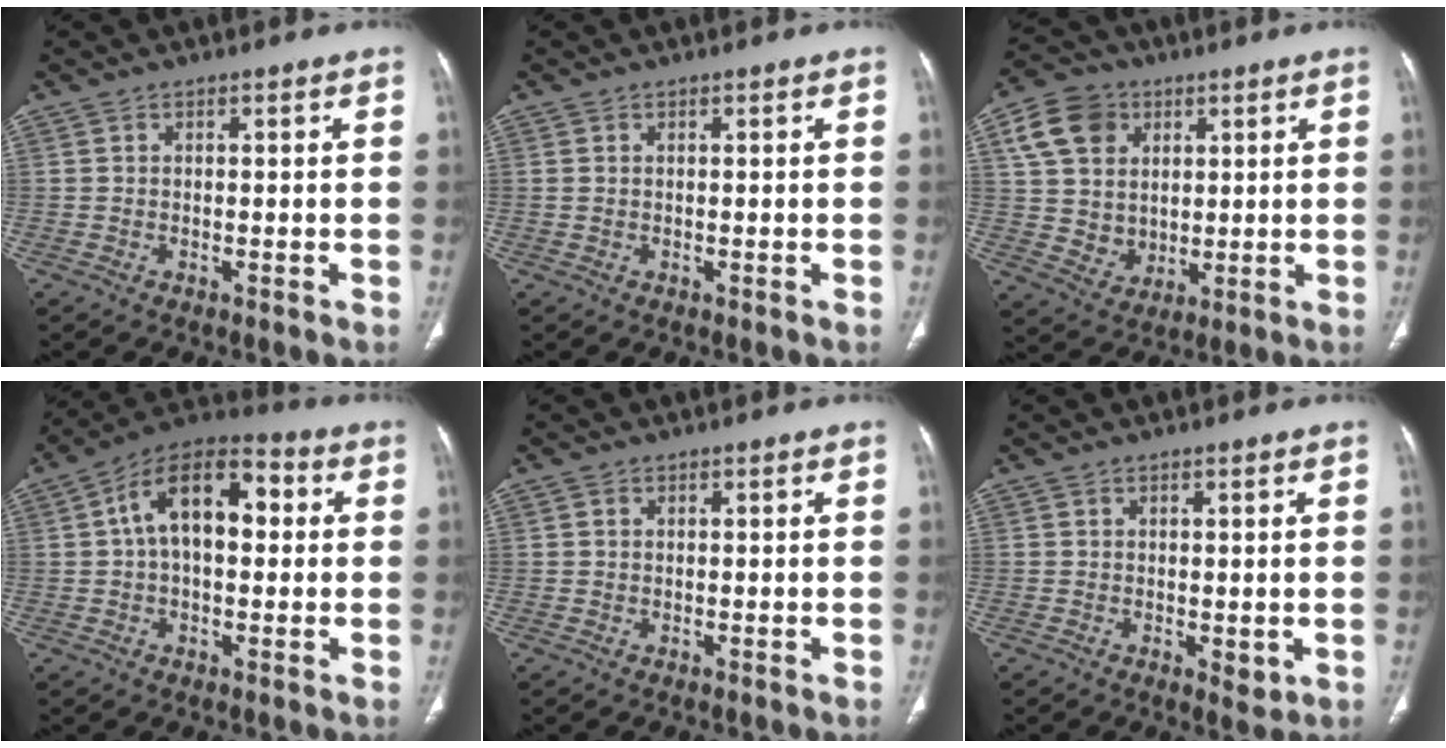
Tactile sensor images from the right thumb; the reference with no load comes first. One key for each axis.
{"total": 0.5, "fx": 0.1, "fy": 0.4, "fz": 0.3, "tx": -0.011, "ty": 0.002, "tz": 0.004}
{"total": 13.2, "fx": 4.4, "fy": 11.0, "fz": 5.8, "tx": -0.083, "ty": -0.009, "tz": 0.086}
{"total": 14.7, "fx": 2.3, "fy": 8.4, "fz": 11.8, "tx": -0.181, "ty": 0.036, "tz": 0.028}
{"total": 0.6, "fx": 0.2, "fy": 0.6, "fz": 0.2, "tx": 0.001, "ty": 0.001, "tz": 0.003}
{"total": 2.3, "fx": -0.3, "fy": 1.3, "fz": 1.8, "tx": -0.018, "ty": -0.005, "tz": 0.000}